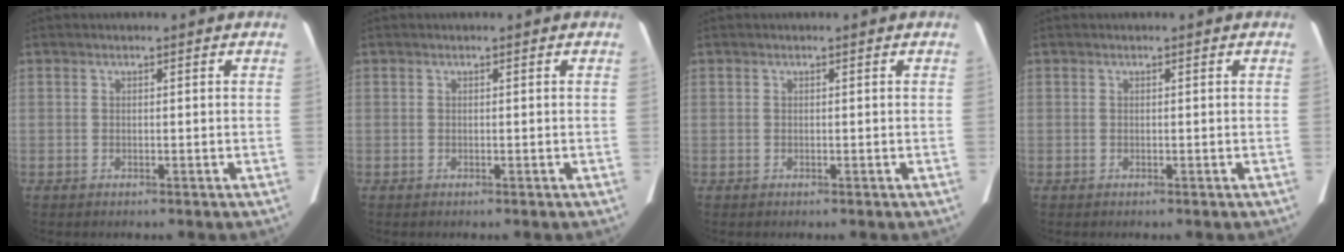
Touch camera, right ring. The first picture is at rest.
{"total": 0.0}
{"total": 0.0}
{"total": 0.0}